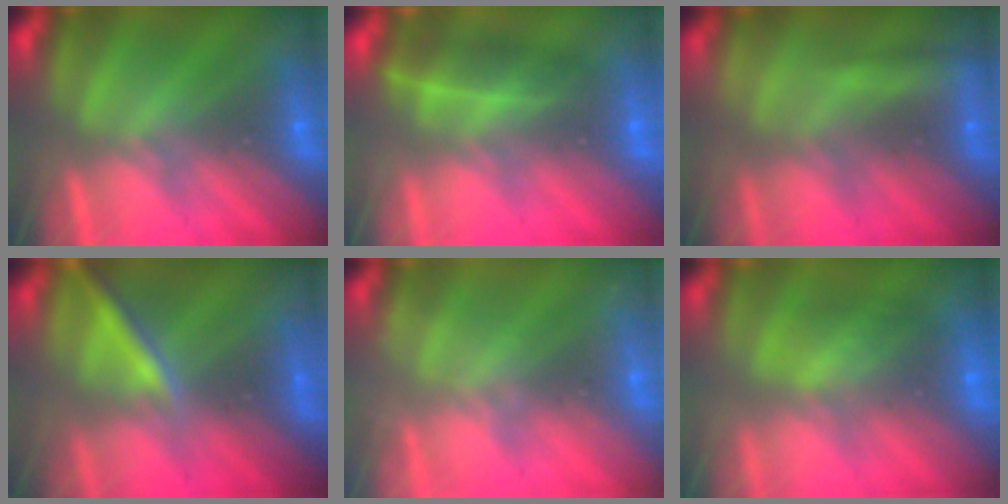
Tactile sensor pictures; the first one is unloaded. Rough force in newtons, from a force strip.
{"total": 1.9}
{"total": 2.1}
{"total": 2.3}
{"total": 2.3}
{"total": 8.3}